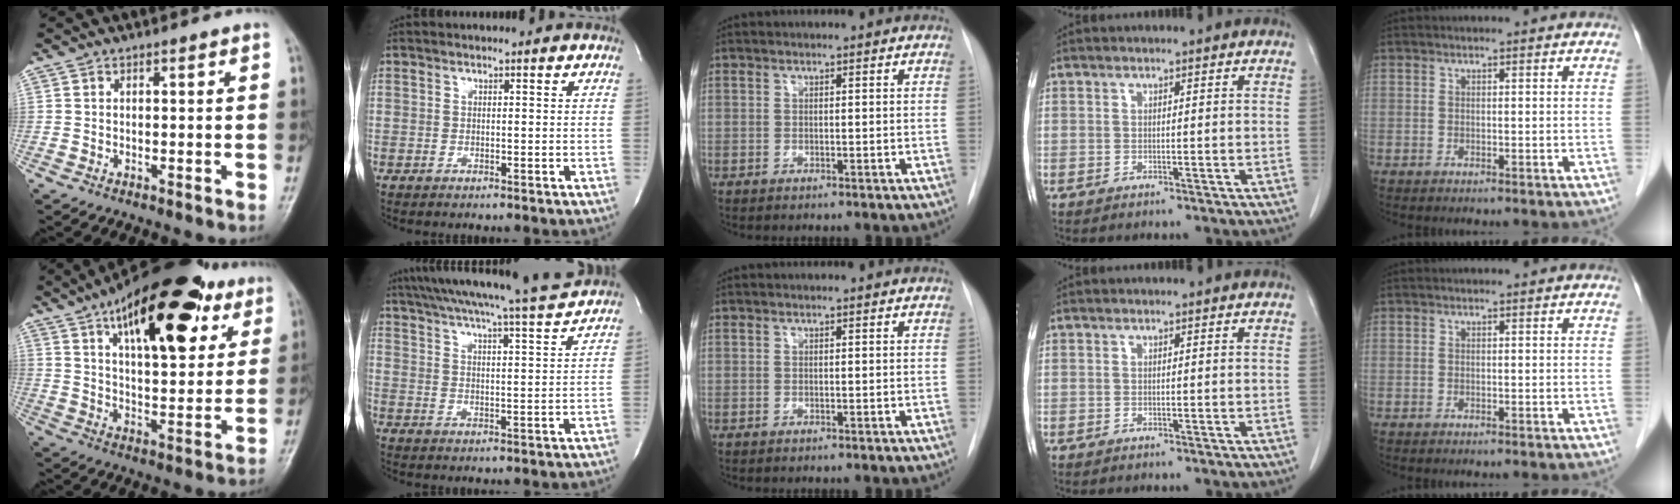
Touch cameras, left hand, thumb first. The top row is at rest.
{"thumb": {"total": 24.7, "force": [12.1, 10.8, 18.6], "torque": [-0.246, -0.021, 0.185]}, "index": {"total": 18.8, "force": [17.0, -1.0, 7.8], "torque": [-0.136, -0.025, 0.238]}}